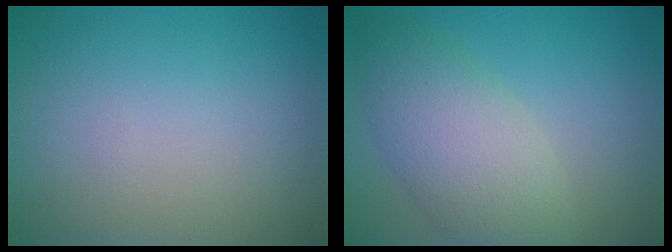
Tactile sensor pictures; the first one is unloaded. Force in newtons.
{"total": 5.7, "press": 5.7, "slide": 0.3}